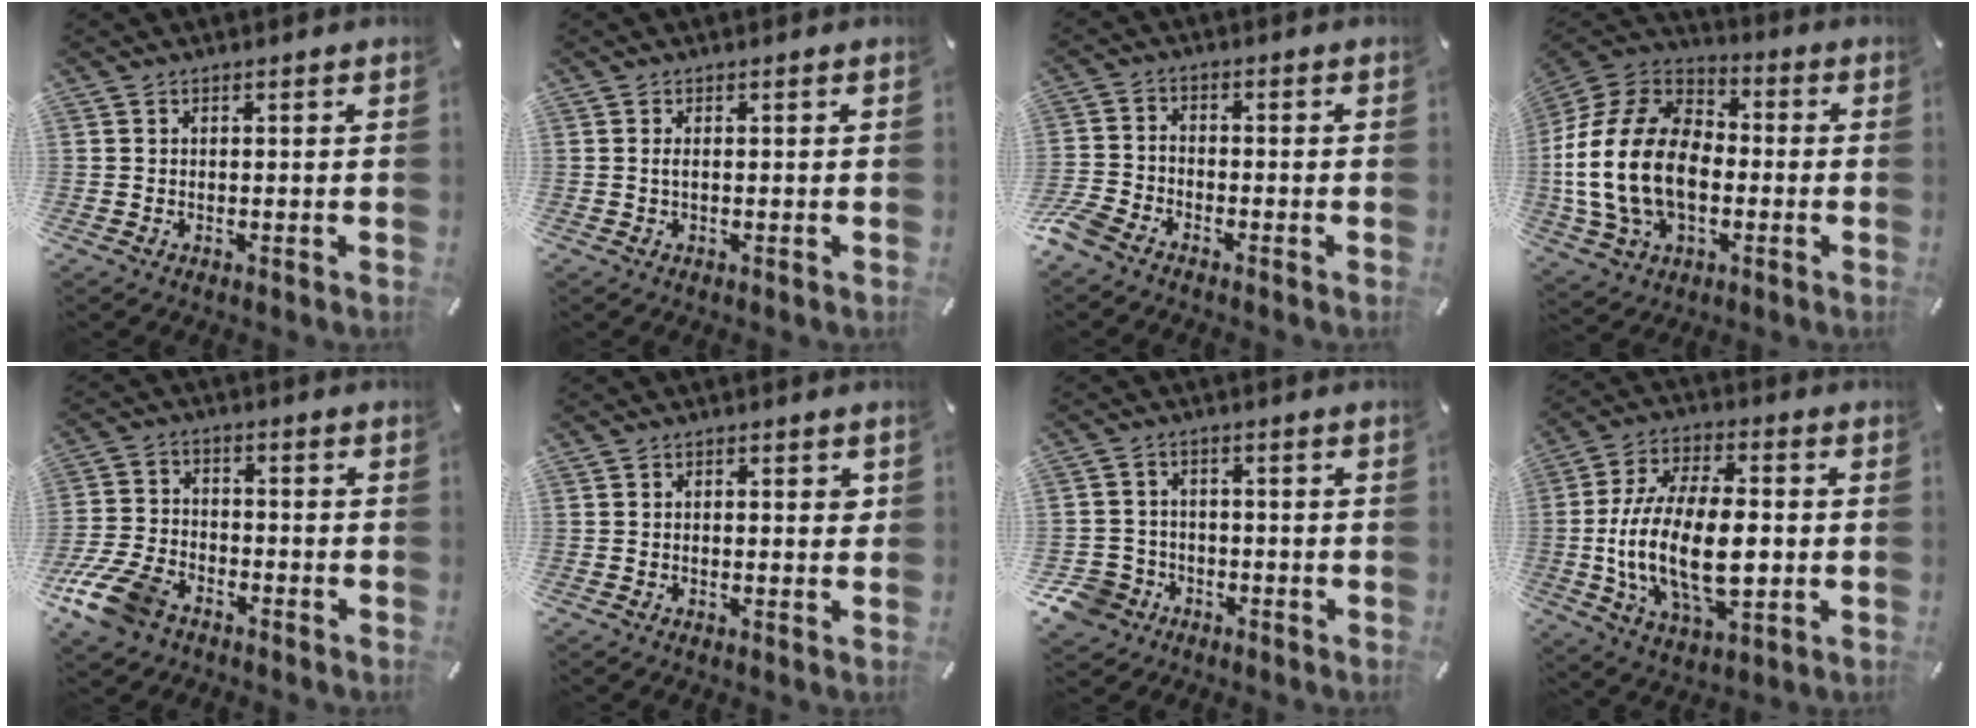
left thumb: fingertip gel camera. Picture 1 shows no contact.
{"total": 1.3, "force": [0.0, 0.3, 1.3], "torque": [-0.026, -0.001, -0.001]}
{"total": 5.0, "force": [-4.2, 1.9, 2.0], "torque": [-0.069, 0.003, -0.088]}
{"total": 20.5, "force": [-3.9, 14.6, 13.8], "torque": [-0.293, 0.034, -0.071]}
{"total": 11.4, "force": [-7.2, 6.5, 5.9], "torque": [-0.125, 0.036, -0.136]}
{"total": 1.9, "force": [0.1, 0.8, 1.7], "torque": [-0.025, 0.001, -0.001]}
{"total": 7.7, "force": [-4.1, 6.3, 1.9], "torque": [-0.059, 0.031, -0.080]}
{"total": 20.8, "force": [-2.1, 11.1, 17.5], "torque": [-0.354, -0.003, -0.036]}